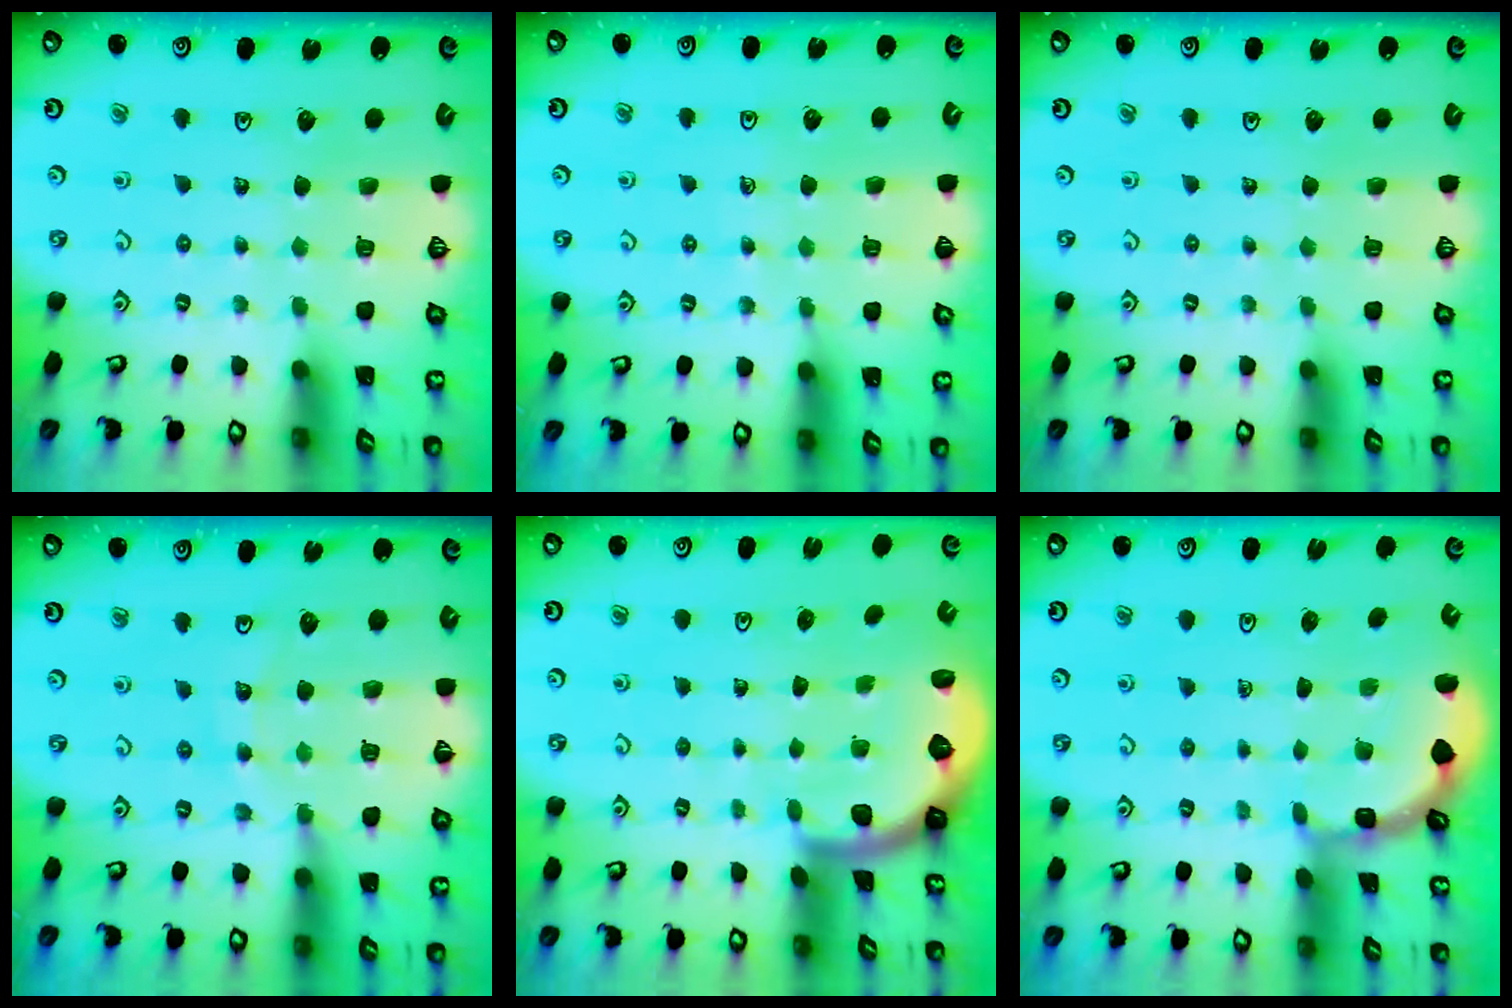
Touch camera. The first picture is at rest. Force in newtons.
{"total": 4.0, "press": 4.0, "slide": 0.6}
{"total": 0.0}
{"total": 10.9, "press": 10.8, "slide": 1.5}
{"total": 1.6, "press": 1.6, "slide": 0.1}
{"total": 2.1, "press": 2.1, "slide": 0.2}